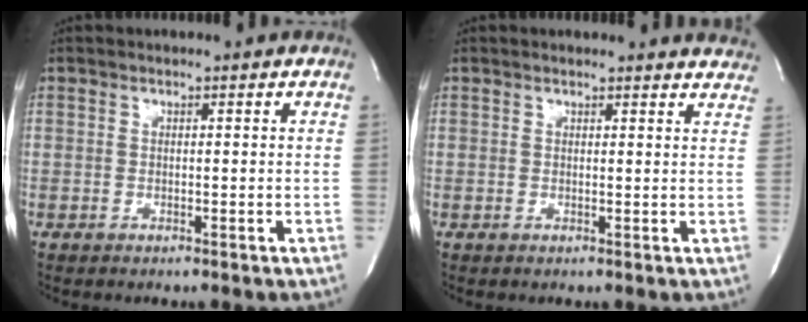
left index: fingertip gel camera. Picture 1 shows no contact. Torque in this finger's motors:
{"motor_torque": [1.01, -1.13, 0.16, 0.00]}